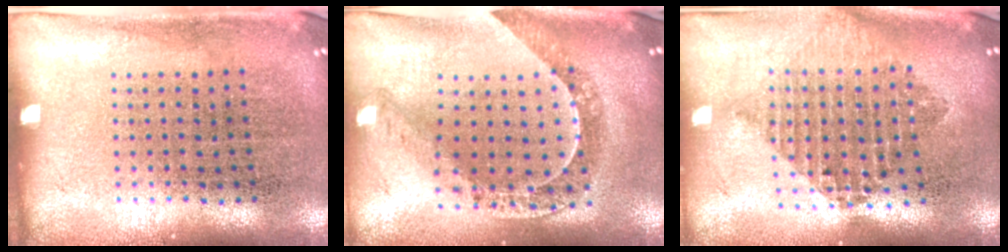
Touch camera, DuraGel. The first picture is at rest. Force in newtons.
{"total": 1.2, "press": 1.2, "slide": 0.2}
{"total": 2.2, "press": 1.7, "slide": 1.3}